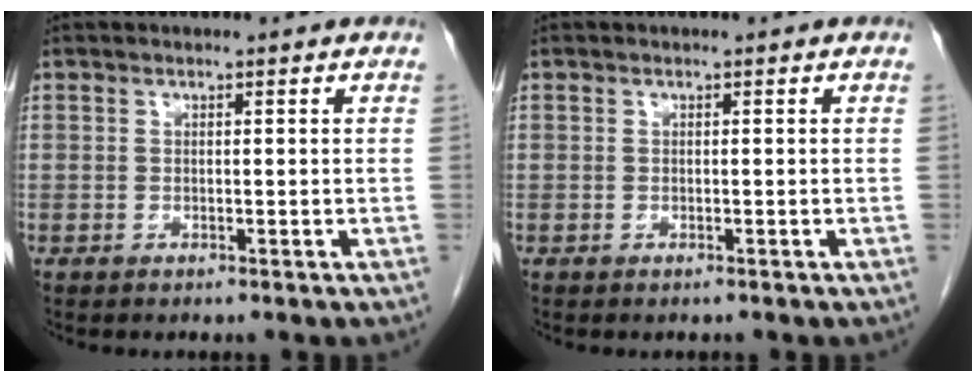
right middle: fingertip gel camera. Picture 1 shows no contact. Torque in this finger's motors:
{"motor_torque": [-0.53, 0.05, -0.21, -0.03]}